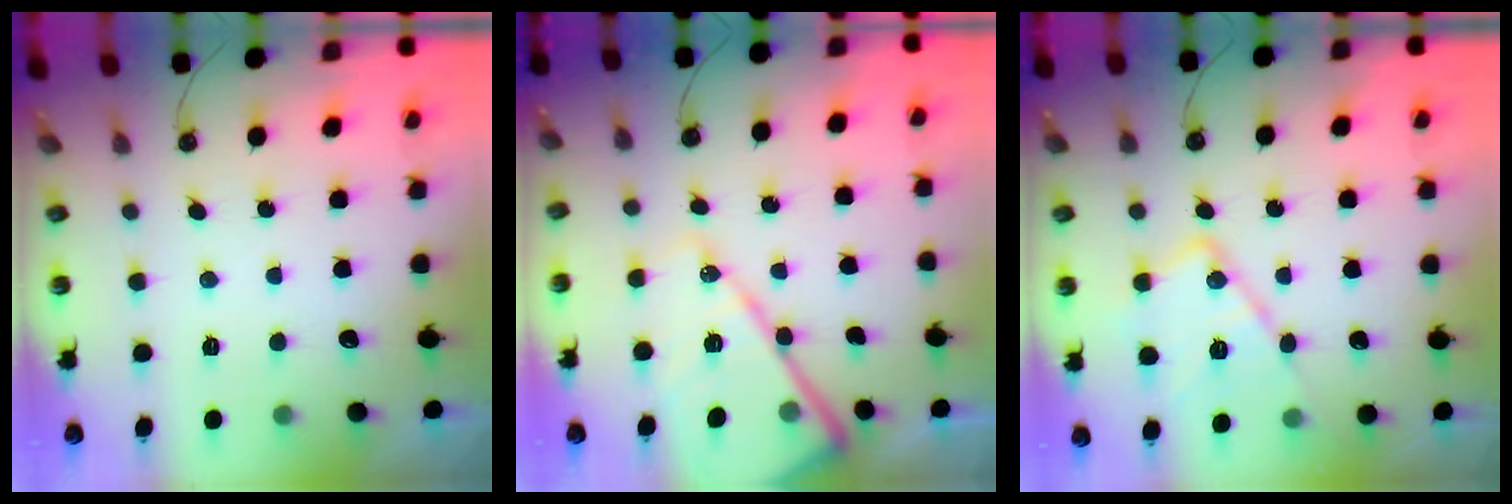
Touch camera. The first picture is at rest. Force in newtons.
{"total": 17.7, "press": 17.6, "slide": 1.9}
{"total": 14.6, "press": 14.6, "slide": 1.3}